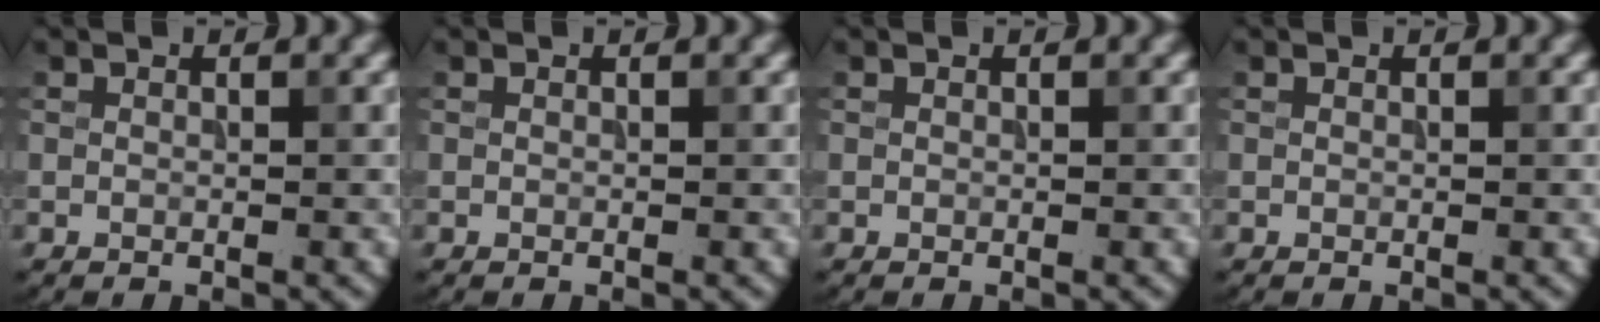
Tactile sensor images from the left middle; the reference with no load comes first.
{"total": 0.0}
{"total": 0.0}
{"total": 0.0}